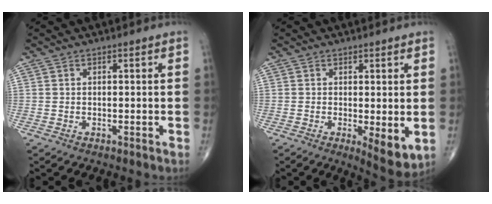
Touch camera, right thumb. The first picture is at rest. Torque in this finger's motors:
{"motor_torque": [0.56, 0.91, 0.29, -0.33, 0.09]}